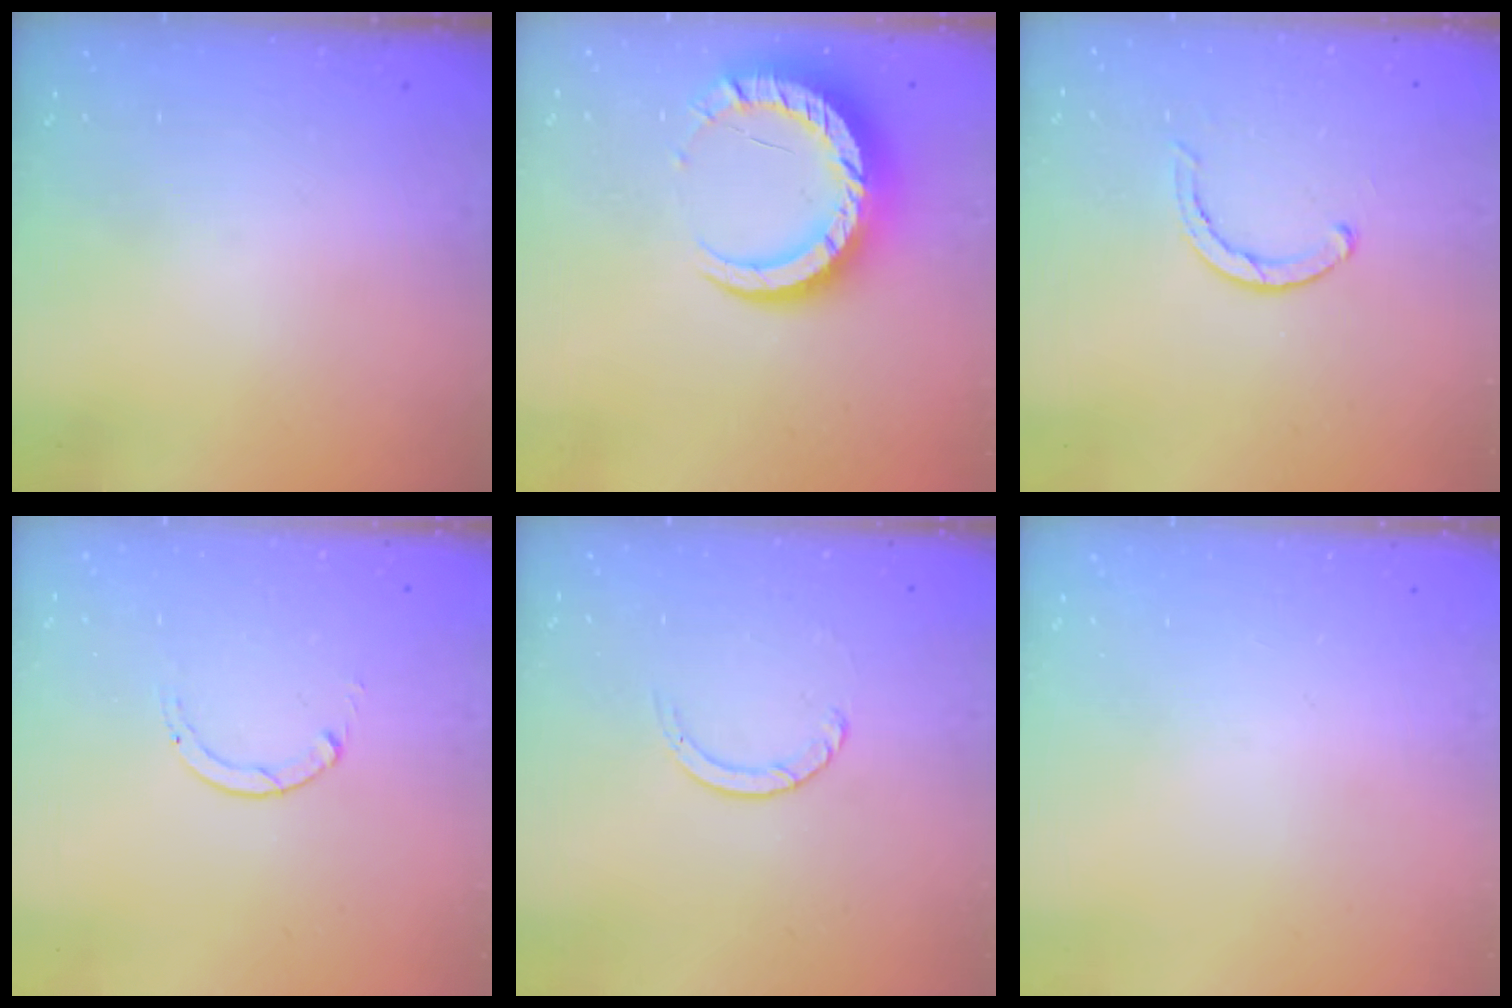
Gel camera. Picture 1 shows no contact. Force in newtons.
{"total": 12.7, "press": 12.7, "slide": 0.8}
{"total": 2.8, "press": 2.8, "slide": 0.2}
{"total": 0.8, "press": 0.7, "slide": 0.1}
{"total": 1.3, "press": 1.2, "slide": 0.2}
{"total": 0.0}